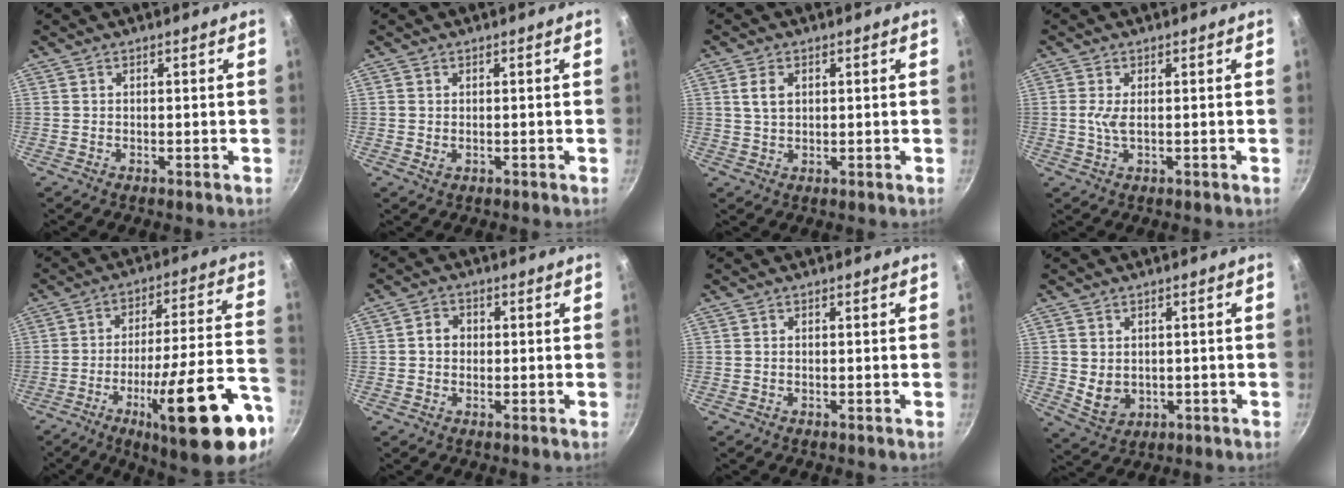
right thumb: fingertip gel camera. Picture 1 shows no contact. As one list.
[{"total": 0.9, "force": [-0.1, 0.7, 0.5], "torque": [-0.007, -0.002, -0.001]}, {"total": 3.5, "force": [1.1, 2.3, 2.5], "torque": [-0.039, 0.000, 0.023]}, {"total": 2.5, "force": [0.0, 0.8, 2.3], "torque": [-0.051, -0.003, -0.001]}, {"total": 24.2, "force": [-11.4, 5.2, 20.7], "torque": [-0.265, 0.041, -0.169]}, {"total": 3.2, "force": [0.1, 2.8, 1.6], "torque": [-0.010, 0.009, -0.002]}, {"total": 0.0}, {"total": 5.3, "force": [0.1, 4.4, 3.0], "torque": [-0.042, -0.007, 0.017]}]